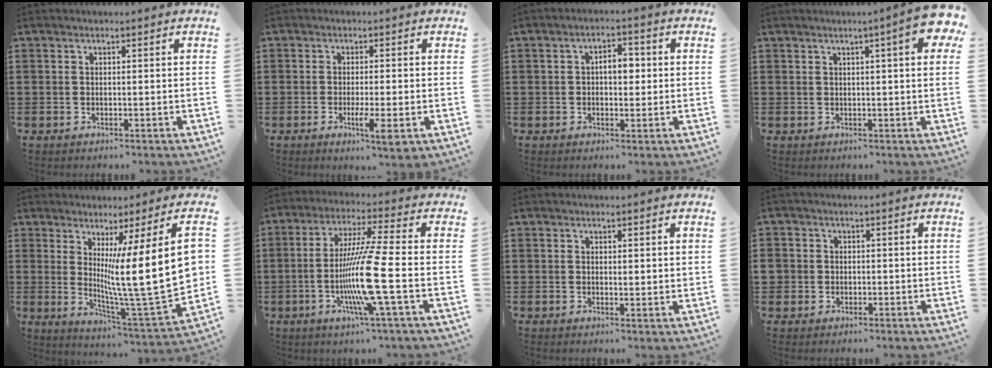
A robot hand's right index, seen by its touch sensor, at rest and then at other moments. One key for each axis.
{"total": 5.0, "fx": -1.9, "fy": 0.3, "fz": 4.6, "tx": -0.088, "ty": -0.022, "tz": -0.032}
{"total": 3.9, "fx": 0.1, "fy": 2.0, "fz": 3.4, "tx": -0.051, "ty": 0.002, "tz": -0.004}
{"total": 5.5, "fx": 2.3, "fy": 0.5, "fz": 4.9, "tx": -0.080, "ty": -0.001, "tz": 0.036}
{"total": 17.4, "fx": 3.9, "fy": 2.6, "fz": 16.8, "tx": -0.276, "ty": -0.051, "tz": 0.058}
{"total": 12.4, "fx": -3.1, "fy": -0.5, "fz": 12.0, "tx": -0.247, "ty": -0.022, "tz": -0.070}
{"total": 0.8, "fx": 0.7, "fy": 0.3, "fz": 0.4, "tx": -0.008, "ty": 0.002, "tz": 0.012}
{"total": 1.4, "fx": -0.2, "fy": 1.4, "fz": 0.3, "tx": -0.010, "ty": 0.007, "tz": -0.006}